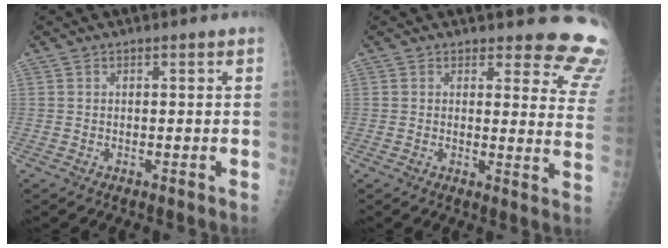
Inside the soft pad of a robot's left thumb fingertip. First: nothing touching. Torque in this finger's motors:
{"motor_torque": [2.68, 1.36, 0.51, -0.70, 0.04]}